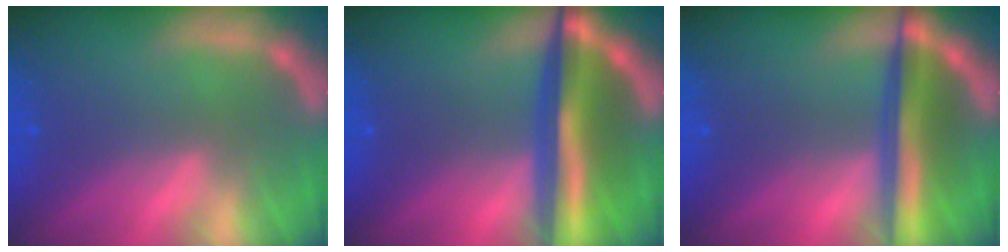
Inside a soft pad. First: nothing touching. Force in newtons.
{"total": 10.0}
{"total": 7.1}